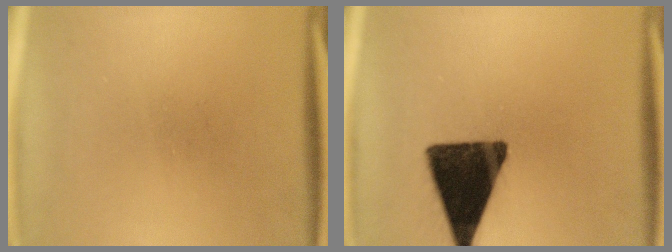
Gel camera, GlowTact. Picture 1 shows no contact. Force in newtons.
{"total": 16.0}